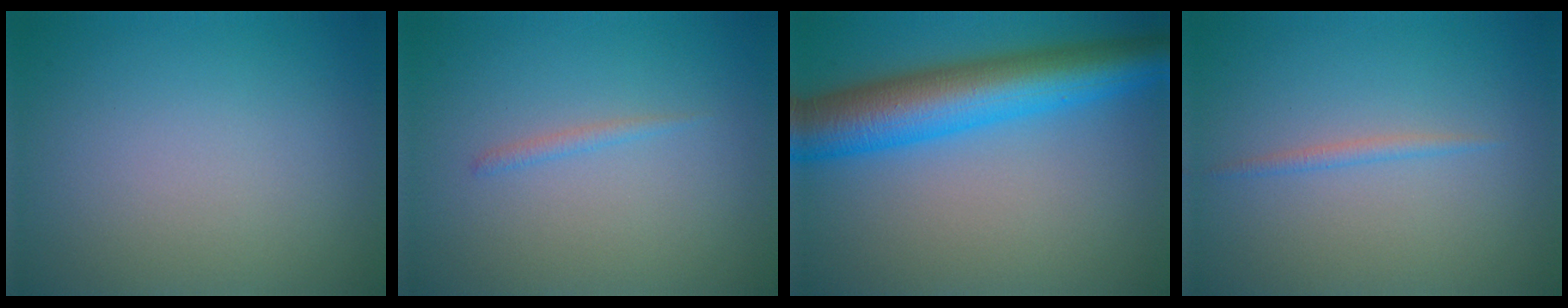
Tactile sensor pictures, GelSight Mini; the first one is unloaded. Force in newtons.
{"total": 0.7, "press": 0.7, "slide": 0.1}
{"total": 9.5, "press": 9.5, "slide": 0.2}
{"total": 0.9, "press": 0.9, "slide": 0.1}